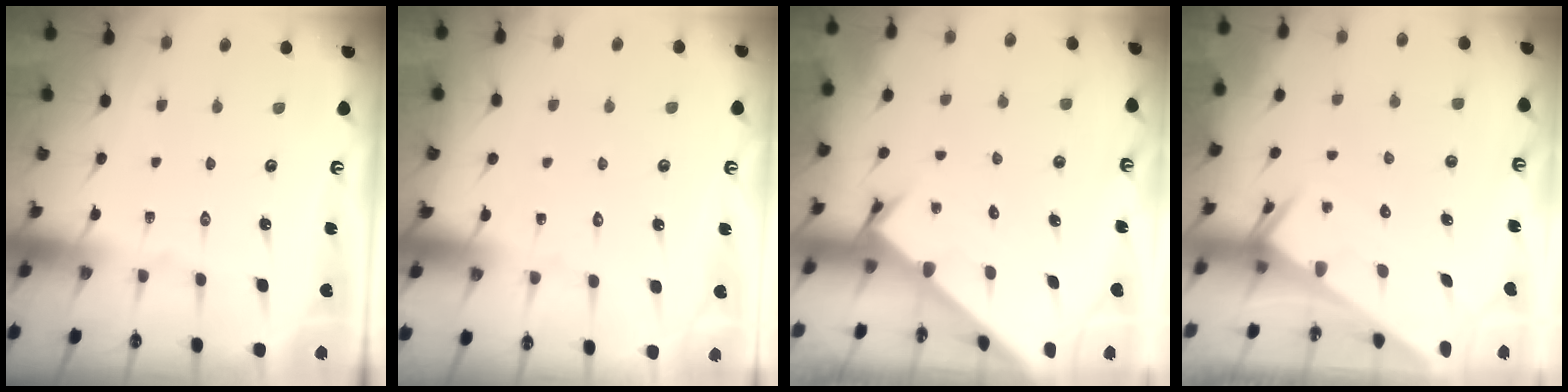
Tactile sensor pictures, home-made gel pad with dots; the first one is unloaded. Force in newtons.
{"total": 5.4, "press": 5.4, "slide": 0.5}
{"total": 2.2, "press": 2.2, "slide": 0.2}
{"total": 2.6, "press": 2.6, "slide": 0.2}